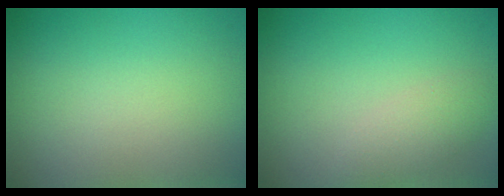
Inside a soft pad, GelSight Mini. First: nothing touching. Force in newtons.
{"total": 1.9, "press": 1.9, "slide": 0.1}